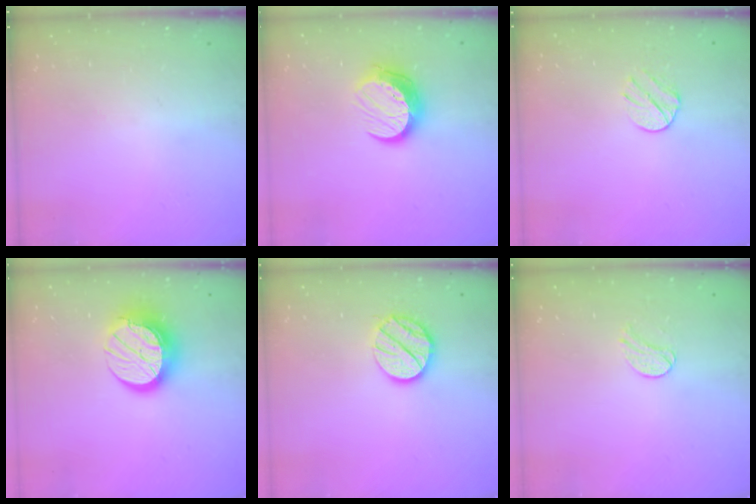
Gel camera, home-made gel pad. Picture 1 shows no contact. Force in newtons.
{"total": 11.4, "press": 11.4, "slide": 0.9}
{"total": 7.5, "press": 7.5, "slide": 1.1}
{"total": 14.8, "press": 14.8, "slide": 1.2}
{"total": 13.7, "press": 13.6, "slide": 1.5}
{"total": 7.7, "press": 7.7, "slide": 0.4}